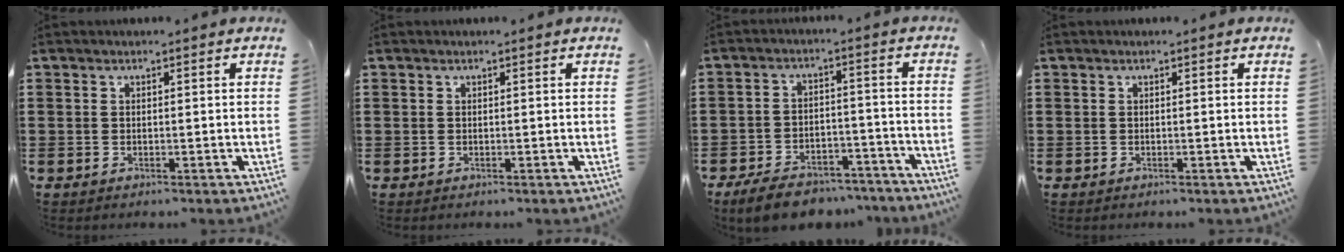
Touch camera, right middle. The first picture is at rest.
{"total": 0.0}
{"total": 6.8, "force": [-6.3, 1.6, 2.0], "torque": [-0.038, 0.016, -0.122]}
{"total": 0.0}